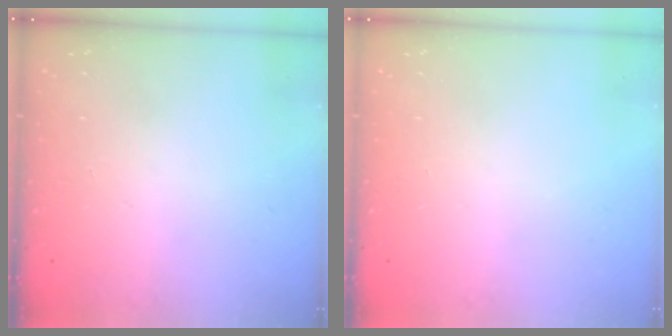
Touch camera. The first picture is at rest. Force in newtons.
{"total": 0.0}